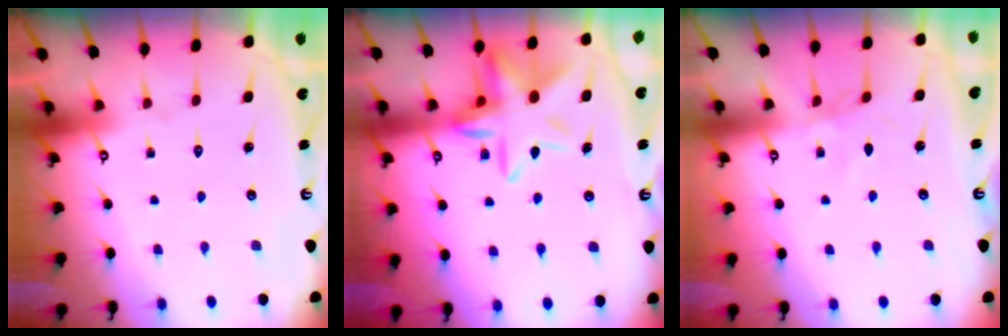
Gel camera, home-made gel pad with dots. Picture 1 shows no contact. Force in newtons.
{"total": 12.5, "press": 12.4, "slide": 0.7}
{"total": 2.2, "press": 2.2, "slide": 0.4}